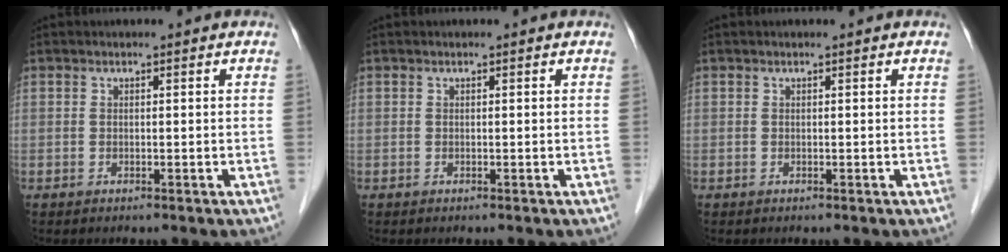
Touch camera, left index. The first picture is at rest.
{"total": 0.0}
{"total": 0.0}